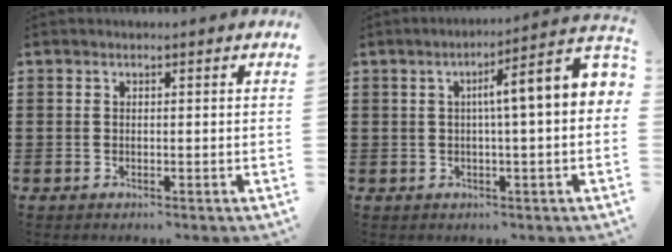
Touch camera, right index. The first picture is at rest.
{"total": 6.3, "force": [0.7, 0.1, 6.2], "torque": [-0.103, -0.017, 0.000]}